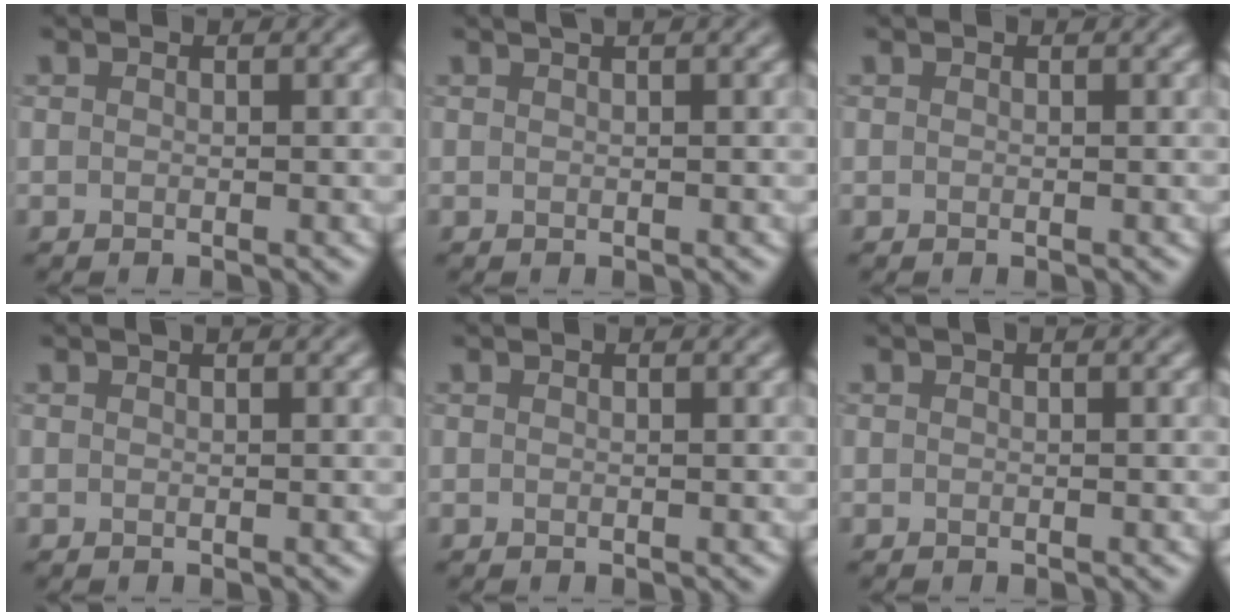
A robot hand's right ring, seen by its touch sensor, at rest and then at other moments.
{"total": 0.6, "force": [0.4, 0.1, 0.5], "torque": [-0.010, 0.008, 0.007]}
{"total": 0.0}
{"total": 0.0}
{"total": 0.0}
{"total": 0.0}